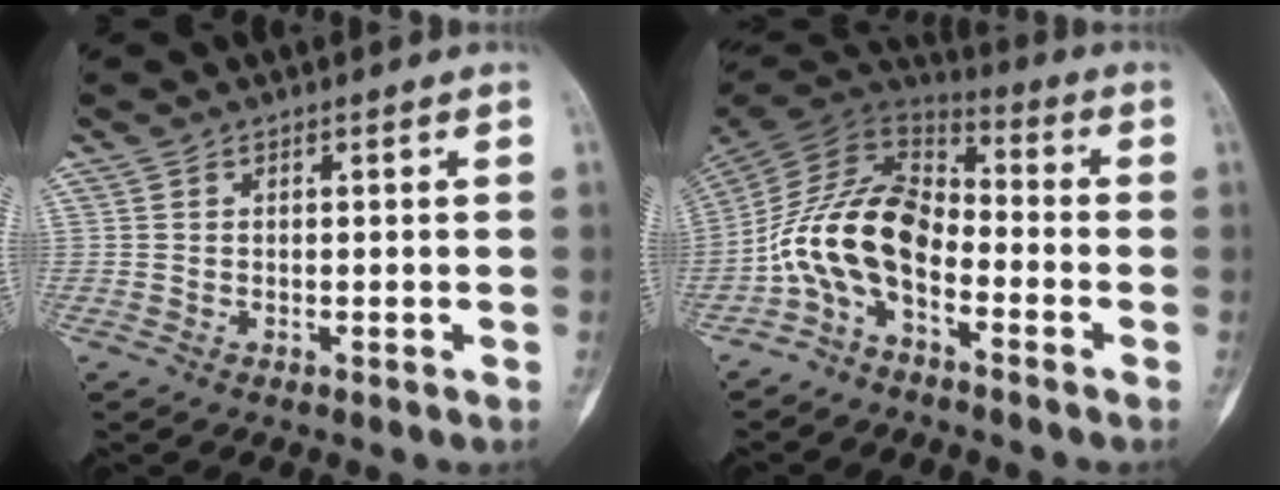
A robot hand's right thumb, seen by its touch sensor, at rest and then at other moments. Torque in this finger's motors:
{"motor_torque": [0.66, 0.38, 1.40, -1.36, 0.18]}